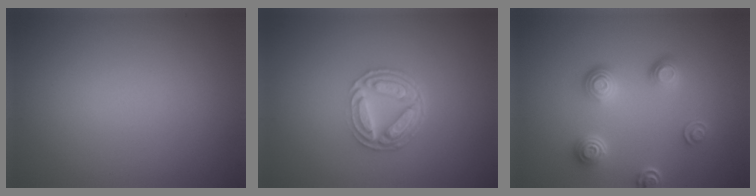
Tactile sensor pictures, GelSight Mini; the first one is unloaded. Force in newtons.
{"total": 5.0, "press": 3.7, "slide": 3.4}
{"total": 3.7, "press": 2.9, "slide": 2.3}